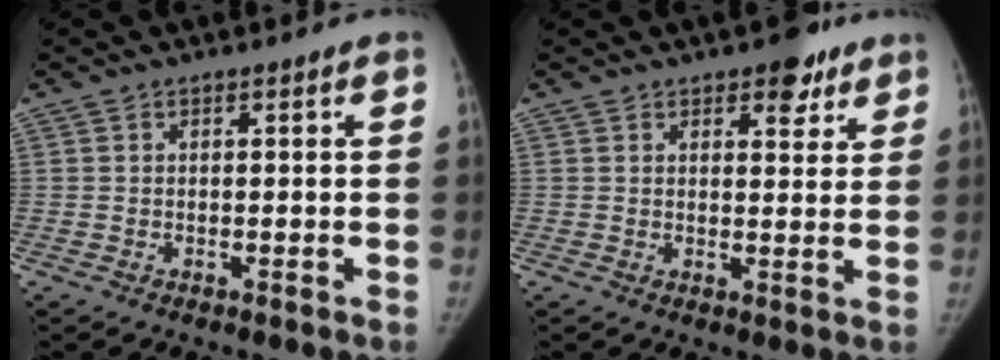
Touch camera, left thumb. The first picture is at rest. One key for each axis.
{"total": 6.0, "fx": 3.8, "fy": 2.9, "fz": 3.6, "tx": -0.018, "ty": -0.016, "tz": 0.047}